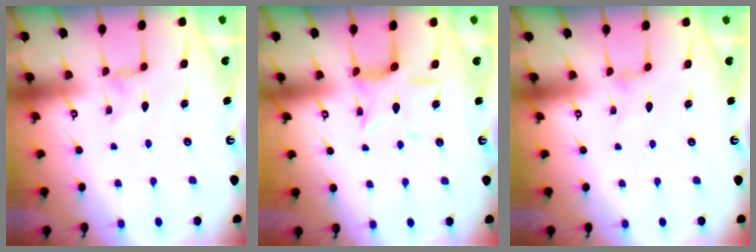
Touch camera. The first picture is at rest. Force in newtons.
{"total": 10.3, "press": 10.2, "slide": 0.7}
{"total": 1.0, "press": 0.9, "slide": 0.2}